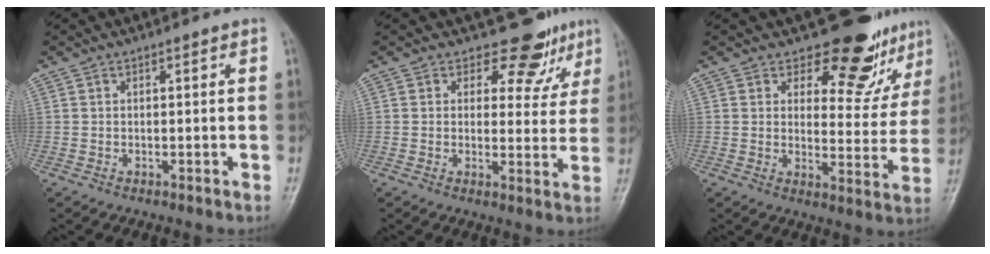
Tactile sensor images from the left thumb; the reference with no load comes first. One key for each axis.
{"total": 7.0, "fx": 5.3, "fy": 4.3, "fz": 1.3, "tx": 0.020, "ty": -0.037, "tz": 0.055}
{"total": 12.8, "fx": 10.7, "fy": 5.9, "fz": 3.7, "tx": 0.001, "ty": -0.089, "tz": 0.123}